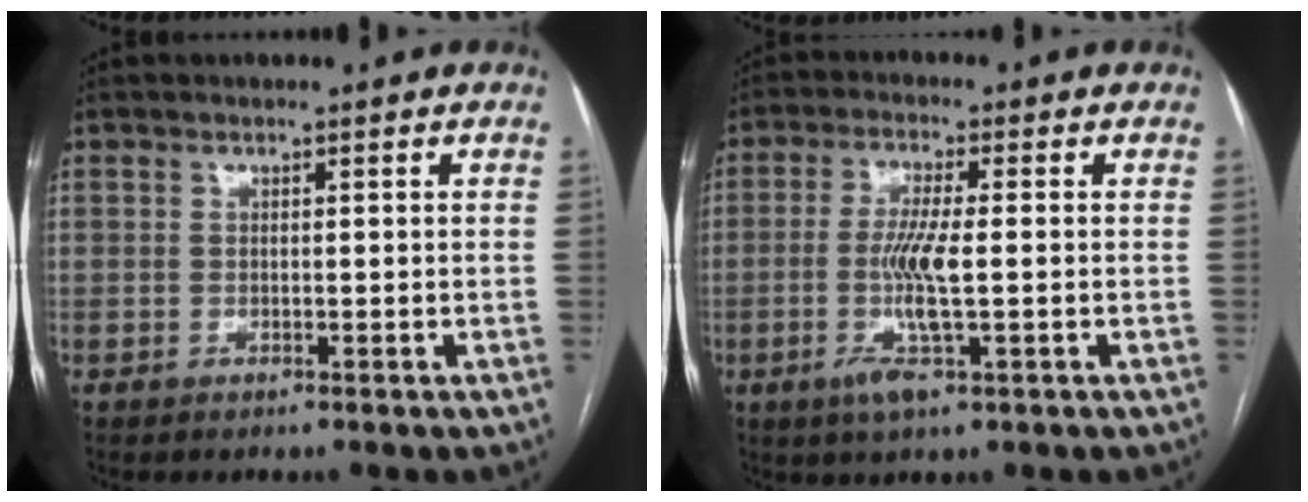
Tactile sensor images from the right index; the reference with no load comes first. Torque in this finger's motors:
{"motor_torque": [1.11, -0.21, 0.52, 0.15]}